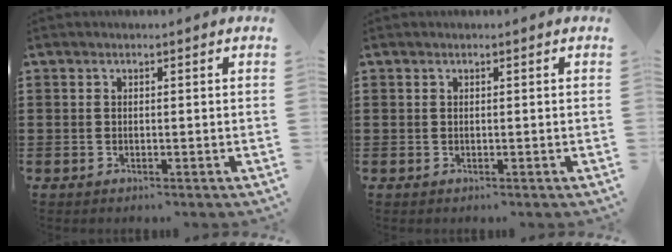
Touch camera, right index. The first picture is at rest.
{"total": 0.0}